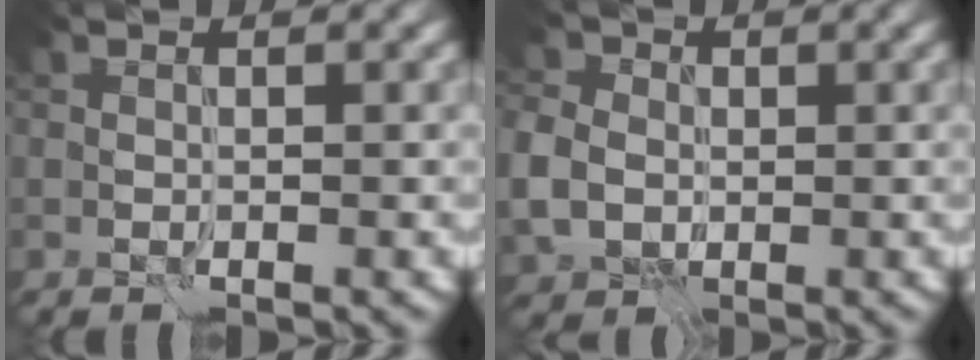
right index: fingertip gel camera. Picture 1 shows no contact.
{"total": 4.8, "force": [-0.2, 4.2, 2.4], "torque": [-0.061, 0.000, -0.015]}